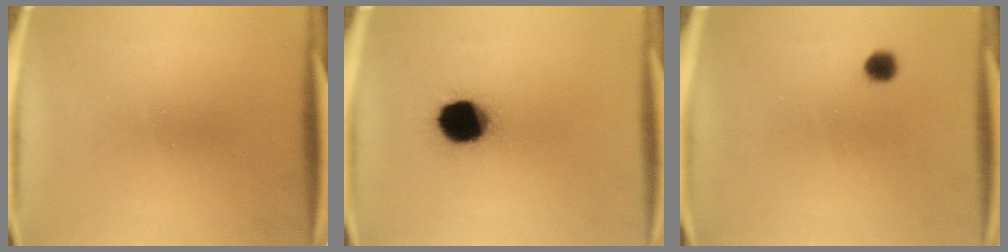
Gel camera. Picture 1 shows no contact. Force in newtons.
{"total": 12.7}
{"total": 2.2}